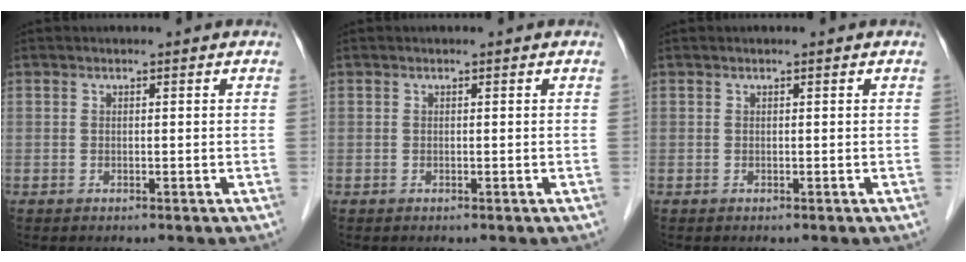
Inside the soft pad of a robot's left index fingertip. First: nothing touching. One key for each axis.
{"total": 0.0}
{"total": 0.0}